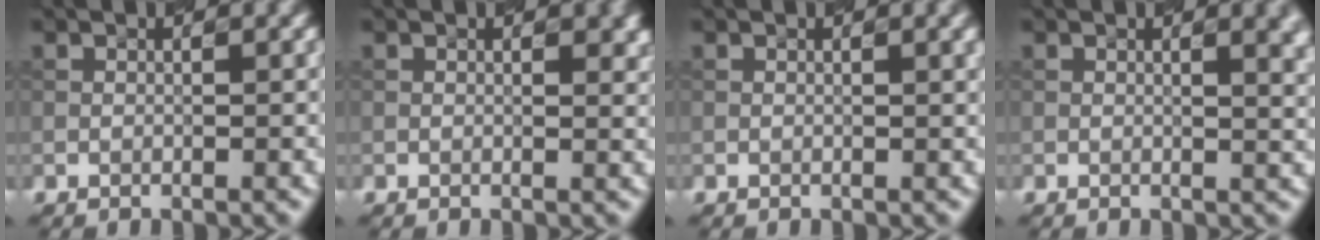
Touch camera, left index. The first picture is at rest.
{"total": 2.5, "force": [1.0, 1.2, 1.9], "torque": [-0.015, 0.005, 0.013]}
{"total": 1.6, "force": [0.6, 0.5, 1.4], "torque": [-0.014, 0.003, 0.004]}
{"total": 4.7, "force": [1.6, 2.2, 3.9], "torque": [-0.016, 0.012, 0.020]}